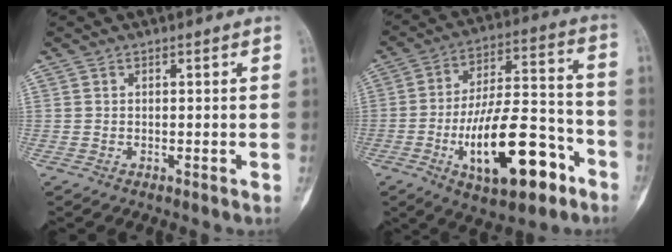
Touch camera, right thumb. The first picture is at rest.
{"total": 20.9, "force": [-8.9, 8.4, 16.9], "torque": [-0.266, 0.054, -0.133]}